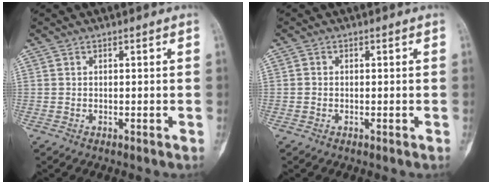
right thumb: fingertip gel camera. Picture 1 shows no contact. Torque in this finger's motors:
{"motor_torque": [-0.40, -0.23, 0.02, -0.22, 0.01]}